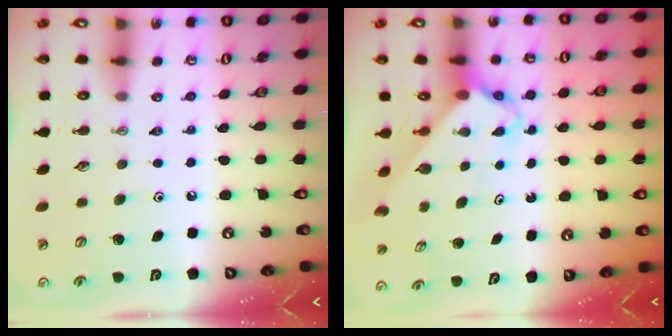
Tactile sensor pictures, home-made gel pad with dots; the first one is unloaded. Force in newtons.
{"total": 2.9, "press": 2.9, "slide": 0.3}